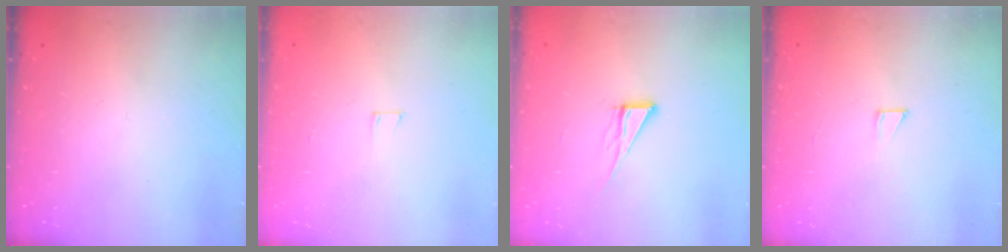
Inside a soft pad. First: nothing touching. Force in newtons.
{"total": 2.5, "press": 2.5, "slide": 0.2}
{"total": 6.1, "press": 6.1, "slide": 0.3}
{"total": 1.9, "press": 1.9, "slide": 0.1}